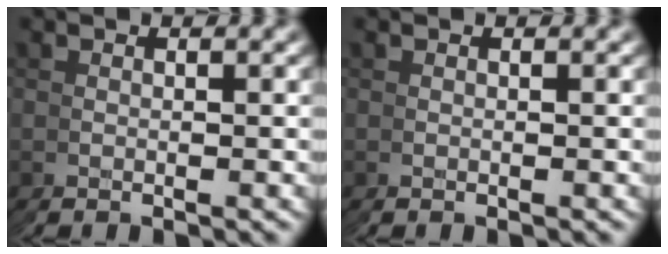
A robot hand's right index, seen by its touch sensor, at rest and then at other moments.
{"total": 0.0}